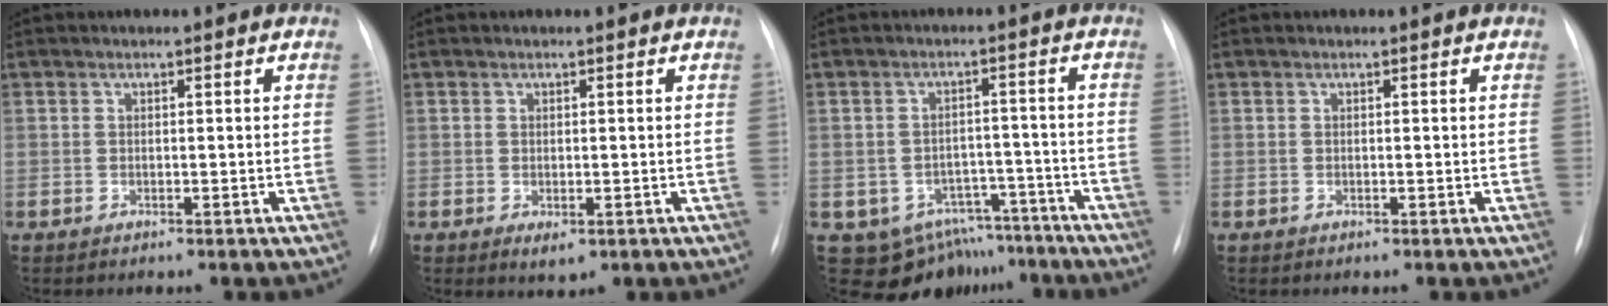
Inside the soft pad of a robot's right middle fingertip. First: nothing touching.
{"total": 1.9, "force": [-0.6, 1.0, 1.5], "torque": [-0.020, -0.004, -0.001]}
{"total": 10.0, "force": [-6.9, 7.0, 1.8], "torque": [-0.016, 0.029, -0.085]}
{"total": 0.0}